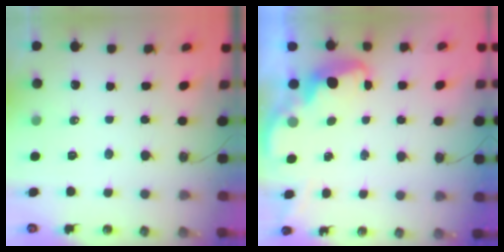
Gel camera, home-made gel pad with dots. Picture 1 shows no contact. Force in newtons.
{"total": 2.9, "press": 2.8, "slide": 0.8}